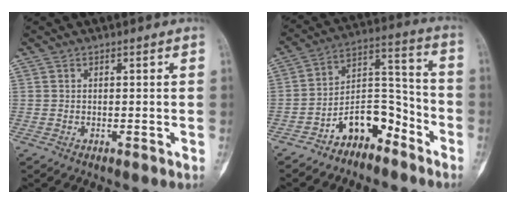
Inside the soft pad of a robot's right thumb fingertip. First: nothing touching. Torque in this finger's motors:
{"motor_torque": [0.15, 0.10, 0.46, -0.41, 0.06]}